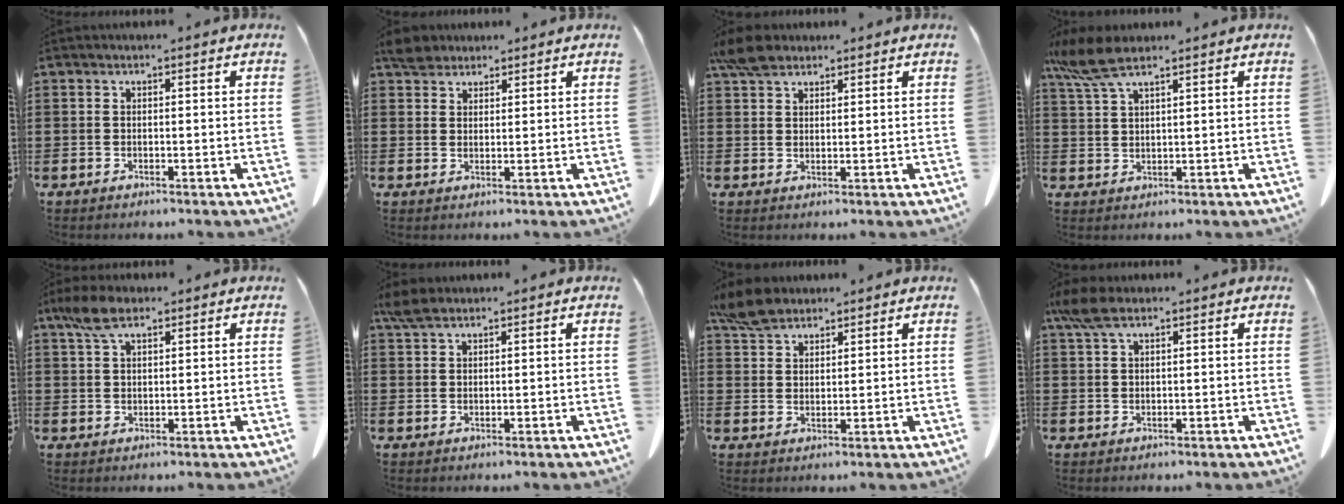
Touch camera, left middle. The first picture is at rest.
{"total": 3.3, "force": [2.9, 1.4, 0.7], "torque": [-0.017, 0.002, 0.057]}
{"total": 4.7, "force": [3.7, 2.0, 2.1], "torque": [-0.044, -0.003, 0.071]}
{"total": 6.7, "force": [4.8, 1.4, 4.5], "torque": [-0.113, -0.010, 0.085]}
{"total": 5.5, "force": [3.4, 2.2, 3.7], "torque": [-0.083, 0.005, 0.063]}
{"total": 3.0, "force": [2.3, 1.1, 1.6], "torque": [-0.039, 0.002, 0.045]}
{"total": 5.4, "force": [4.4, 2.3, 2.1], "torque": [-0.056, -0.002, 0.086]}
{"total": 4.6, "force": [2.7, 1.7, 3.4], "torque": [-0.081, 0.001, 0.048]}